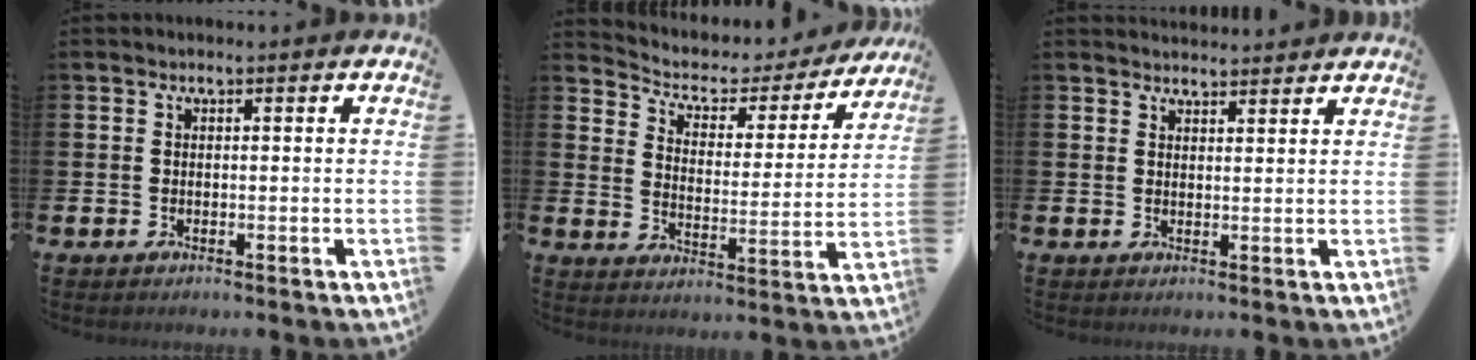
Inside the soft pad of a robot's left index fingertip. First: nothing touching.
{"total": 4.5, "force": [3.9, 2.0, 0.8], "torque": [-0.048, -0.030, 0.060]}
{"total": 2.6, "force": [2.6, 0.2, -0.1], "torque": [0.004, -0.016, 0.045]}